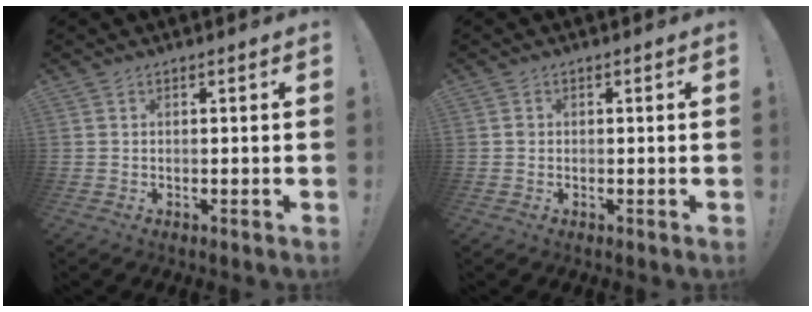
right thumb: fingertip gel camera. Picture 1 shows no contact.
{"total": 0.7, "force": [-0.2, 0.6, 0.1], "torque": [-0.007, 0.006, -0.002]}